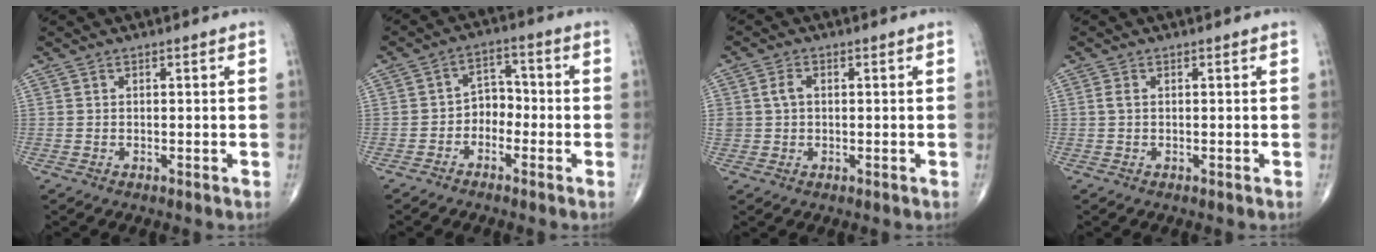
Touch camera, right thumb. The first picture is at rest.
{"total": 4.8, "force": [-2.1, 3.6, 2.3], "torque": [-0.007, 0.030, -0.051]}
{"total": 3.2, "force": [0.4, 2.4, 2.1], "torque": [-0.042, 0.008, 0.008]}
{"total": 1.0, "force": [0.1, 0.5, 0.8], "torque": [-0.019, -0.001, 0.000]}